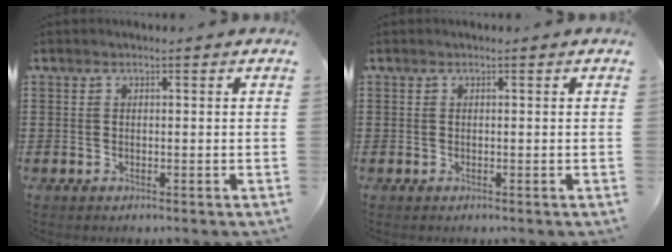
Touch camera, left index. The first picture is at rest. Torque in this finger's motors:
{"motor_torque": [0.00, 0.00, 0.00, -0.01]}